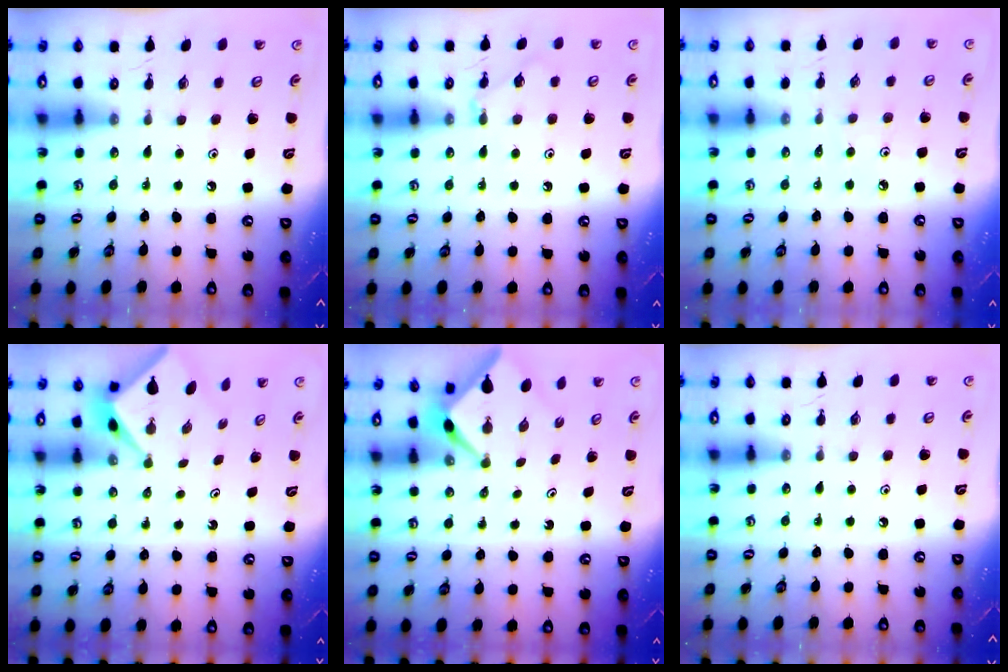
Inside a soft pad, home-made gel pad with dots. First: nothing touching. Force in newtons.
{"total": 5.0, "press": 5.0, "slide": 0.7}
{"total": 2.6, "press": 2.5, "slide": 0.5}
{"total": 2.1, "press": 2.1, "slide": 0.2}
{"total": 2.7, "press": 2.7, "slide": 0.3}
{"total": 0.0}